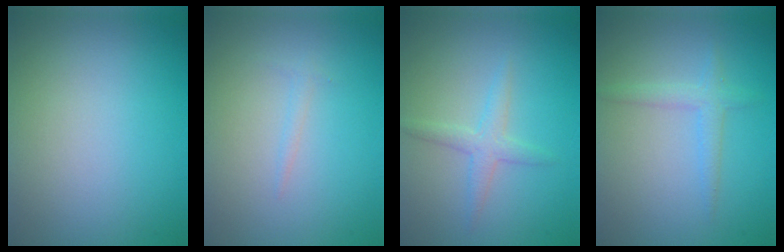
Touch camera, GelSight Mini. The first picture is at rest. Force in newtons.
{"total": 0.7, "press": 0.7, "slide": 0.0}
{"total": 2.0, "press": 2.0, "slide": 0.1}
{"total": 1.8, "press": 1.8, "slide": 0.2}